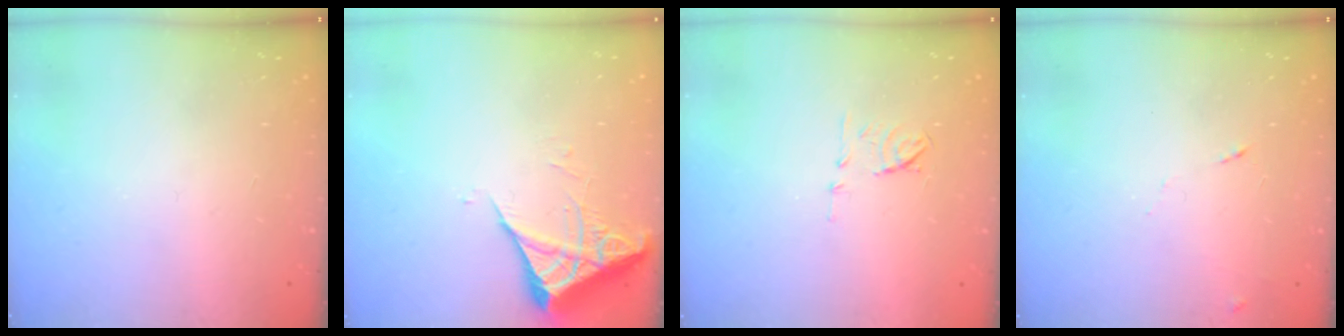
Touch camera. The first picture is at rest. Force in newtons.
{"total": 5.4, "press": 5.3, "slide": 0.6}
{"total": 6.7, "press": 6.6, "slide": 0.9}
{"total": 4.7, "press": 4.7, "slide": 0.6}